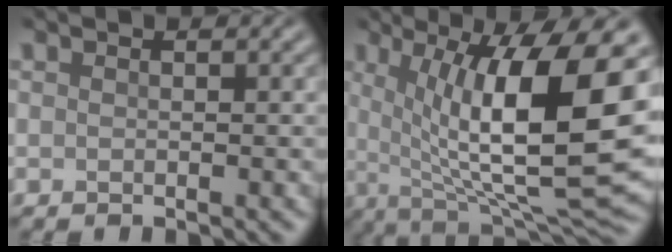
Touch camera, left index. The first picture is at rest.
{"total": 14.9, "force": [2.3, 4.6, 13.9], "torque": [-0.211, -0.009, 0.039]}